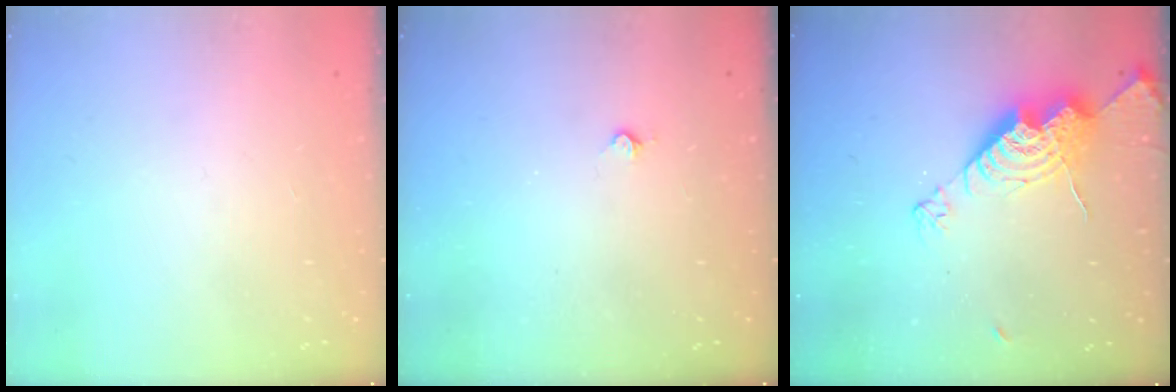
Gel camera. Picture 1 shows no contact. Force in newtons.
{"total": 2.7, "press": 2.7, "slide": 0.5}
{"total": 13.5, "press": 13.4, "slide": 1.1}